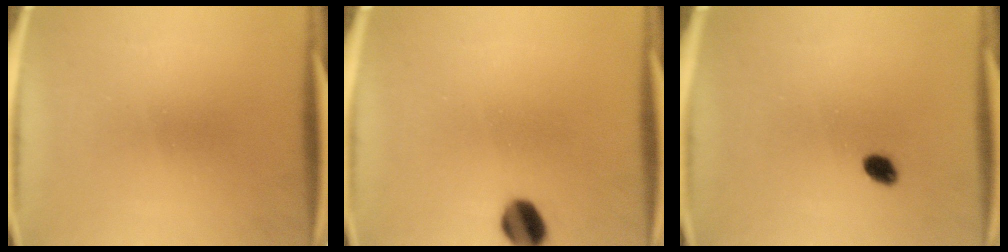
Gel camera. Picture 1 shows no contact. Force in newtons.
{"total": 6.3}
{"total": 2.4}